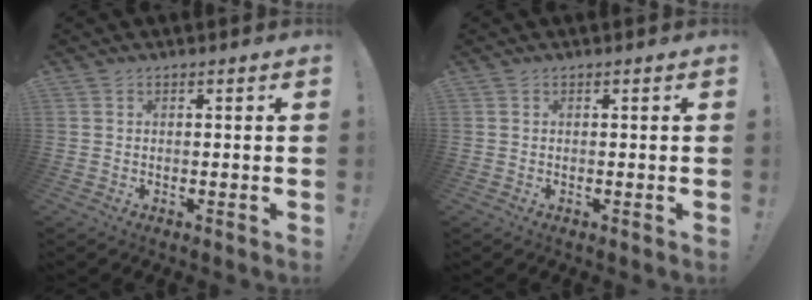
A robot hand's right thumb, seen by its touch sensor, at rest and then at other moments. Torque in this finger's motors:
{"motor_torque": [0.00, 0.00, -0.04, 0.04, 0.00]}